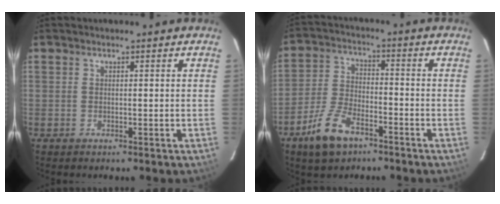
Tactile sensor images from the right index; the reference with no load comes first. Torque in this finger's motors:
{"motor_torque": [0.37, -0.38, 0.43, 0.09]}